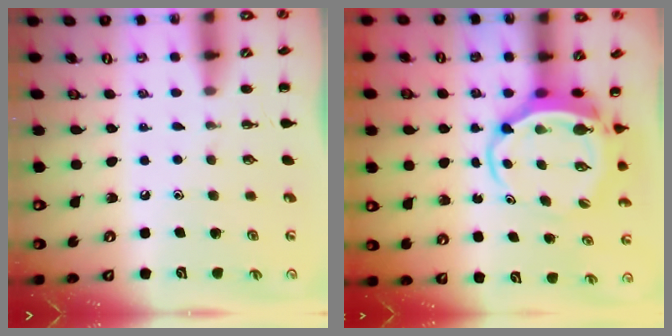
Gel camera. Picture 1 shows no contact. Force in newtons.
{"total": 6.7, "press": 6.5, "slide": 1.6}